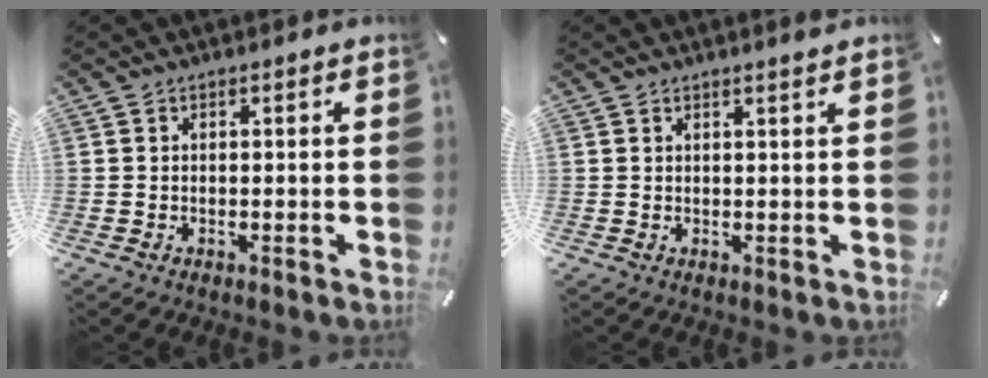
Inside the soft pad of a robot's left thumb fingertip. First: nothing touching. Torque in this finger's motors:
{"motor_torque": [0.33, -0.17, -0.08, -0.02, 0.02]}